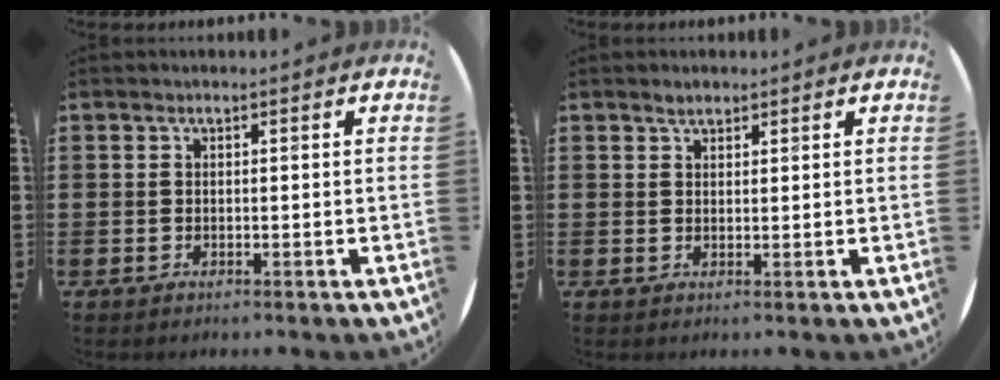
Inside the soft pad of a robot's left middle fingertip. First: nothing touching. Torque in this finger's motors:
{"motor_torque": [0.11, -0.07, -0.01, 0.00]}